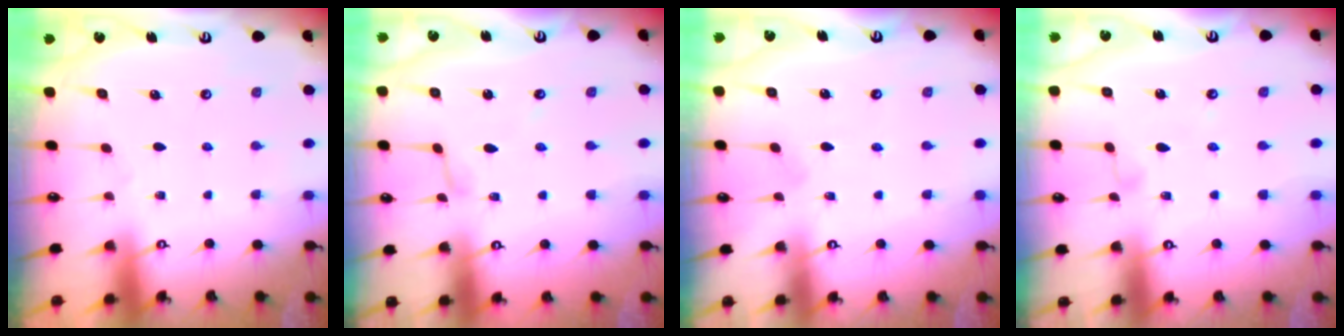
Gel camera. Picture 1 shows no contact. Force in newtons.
{"total": 2.8, "press": 2.8, "slide": 0.2}
{"total": 3.8, "press": 3.8, "slide": 0.4}
{"total": 4.3, "press": 4.2, "slide": 0.4}